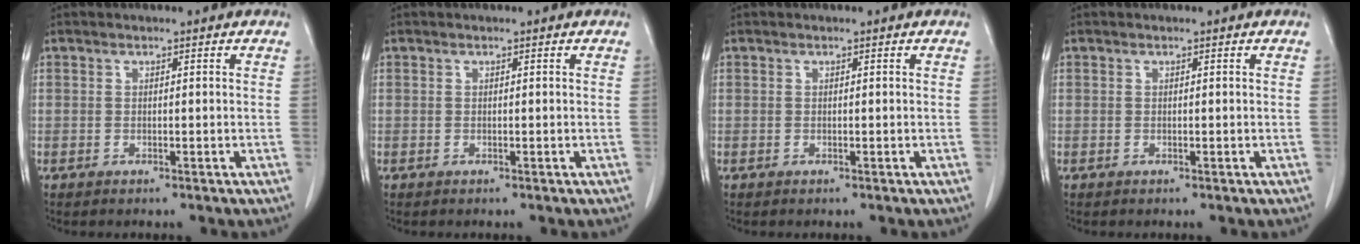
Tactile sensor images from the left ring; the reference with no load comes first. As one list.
[{"total": 0.0}, {"total": 0.0}, {"total": 0.0}]